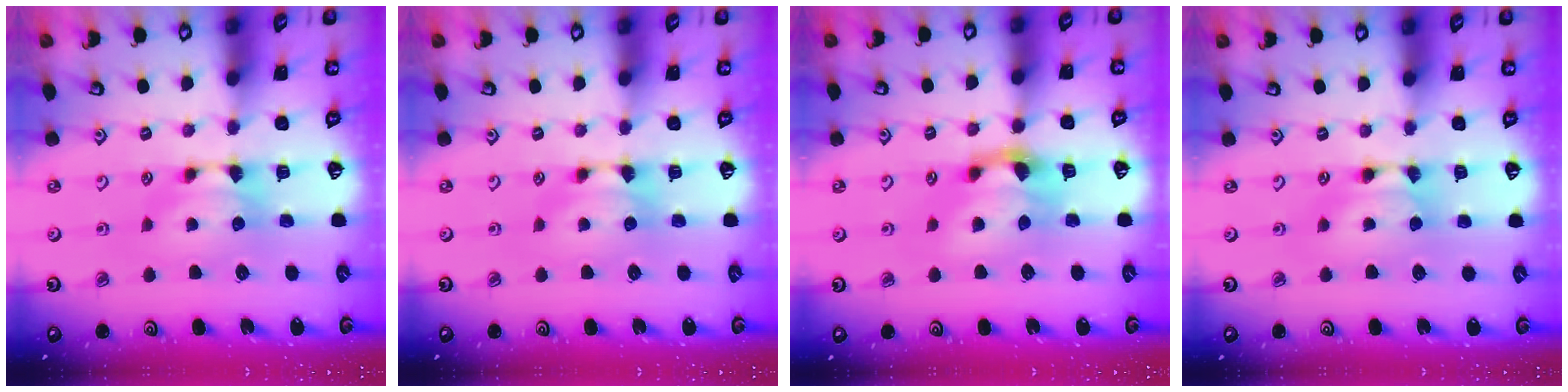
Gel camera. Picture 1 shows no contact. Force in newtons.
{"total": 0.0}
{"total": 3.0, "press": 2.4, "slide": 1.8}
{"total": 1.7, "press": 1.7, "slide": 0.2}